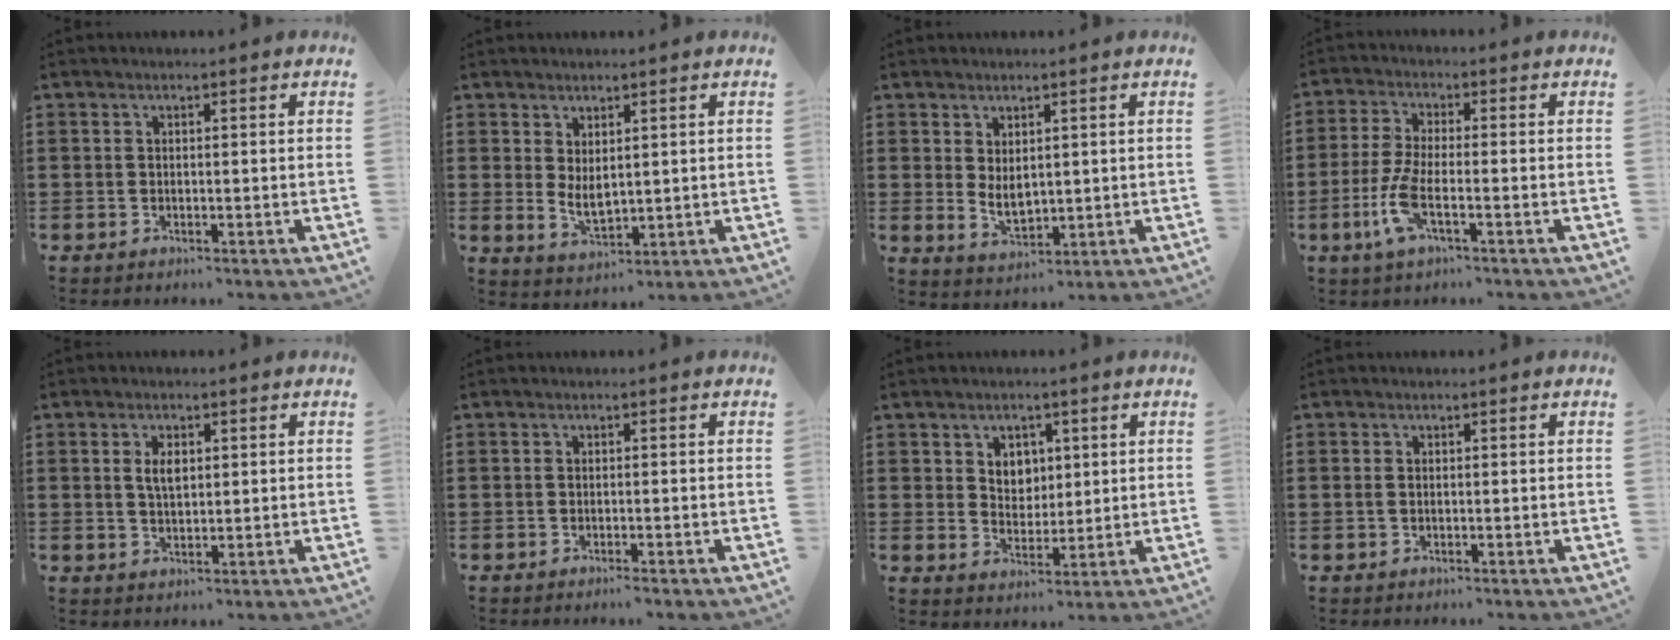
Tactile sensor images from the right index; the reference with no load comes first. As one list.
[{"total": 3.2, "force": [1.0, 1.6, 2.6], "torque": [-0.050, 0.002, 0.021]}, {"total": 3.4, "force": [0.8, 2.1, 2.6], "torque": [-0.045, 0.002, 0.015]}, {"total": 6.2, "force": [-2.6, 1.4, 5.5], "torque": [-0.141, -0.021, -0.055]}, {"total": 3.1, "force": [0.9, 1.4, 2.6], "torque": [-0.055, 0.007, 0.014]}, {"total": 0.7, "force": [-0.6, 0.0, 0.3], "torque": [-0.007, -0.003, -0.012]}, {"total": 4.0, "force": [1.9, 3.3, 1.1], "torque": [-0.029, 0.008, 0.033]}, {"total": 0.8, "force": [0.0, 0.6, 0.6], "torque": [-0.015, 0.004, -0.001]}]